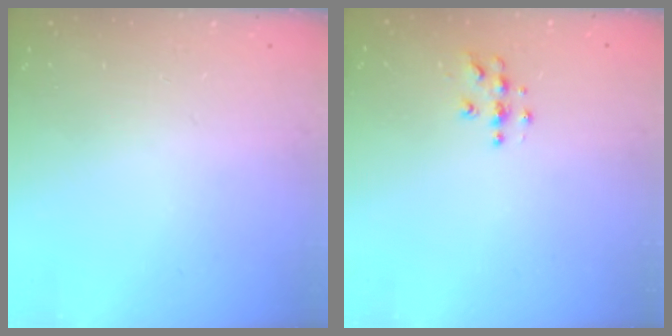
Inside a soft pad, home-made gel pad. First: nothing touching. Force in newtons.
{"total": 4.3, "press": 4.3, "slide": 0.4}